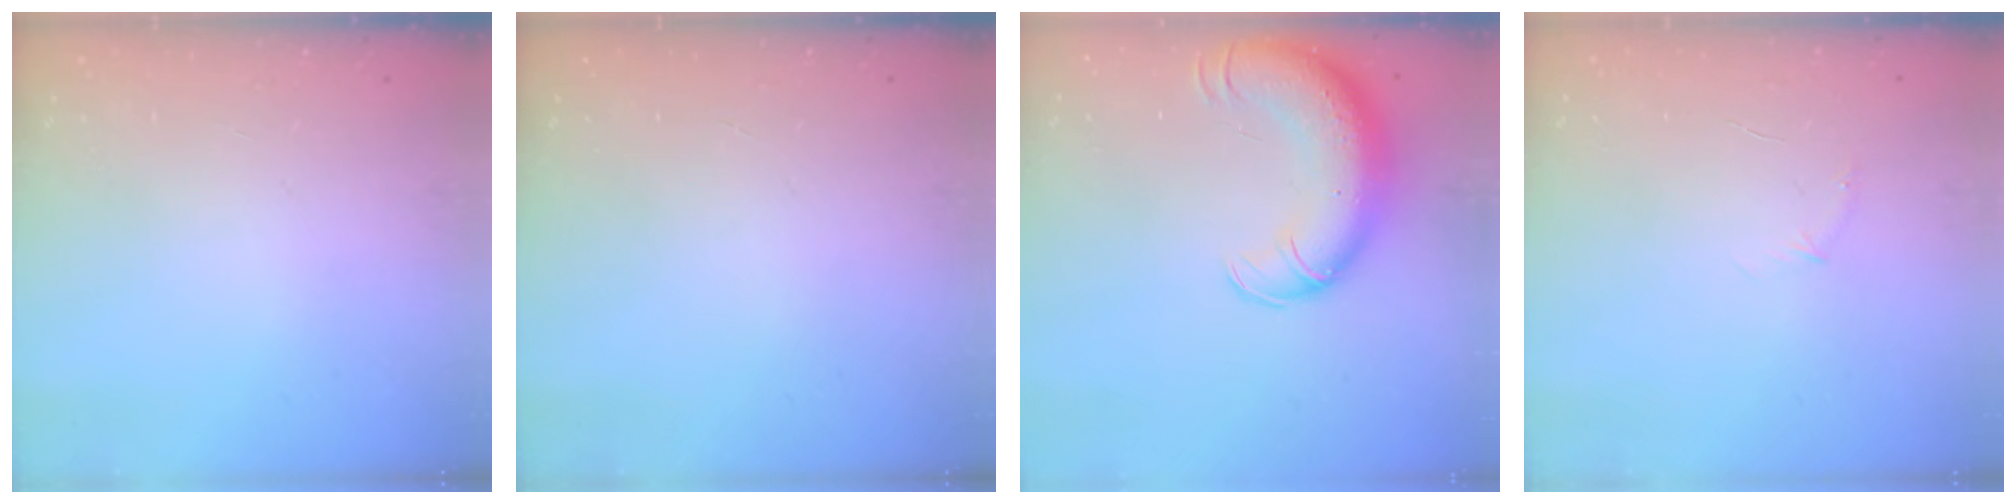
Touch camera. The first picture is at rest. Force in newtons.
{"total": 0.0}
{"total": 16.2, "press": 15.7, "slide": 3.9}
{"total": 3.7, "press": 3.6, "slide": 1.0}